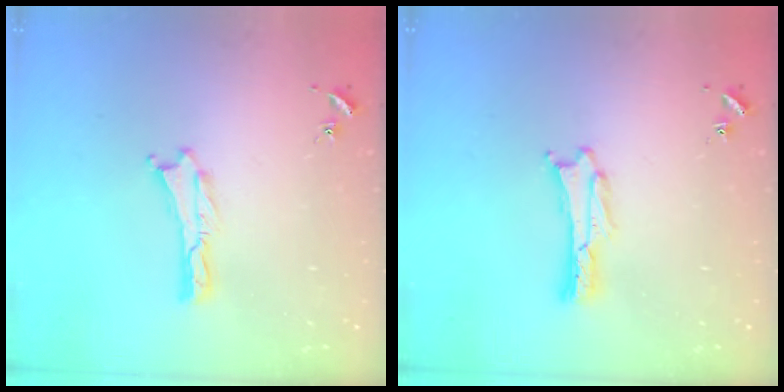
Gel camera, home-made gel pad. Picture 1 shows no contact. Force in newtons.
{"total": 1.1, "press": 1.1, "slide": 0.0}